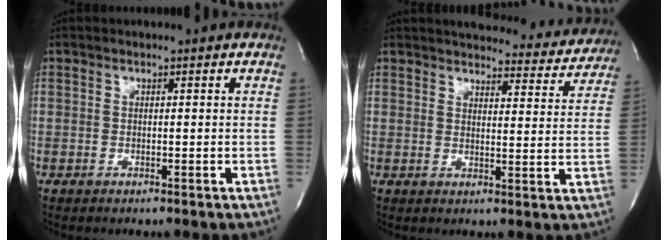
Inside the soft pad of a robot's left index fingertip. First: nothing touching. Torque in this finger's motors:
{"motor_torque": [0.72, -0.78, 0.30, 0.05]}